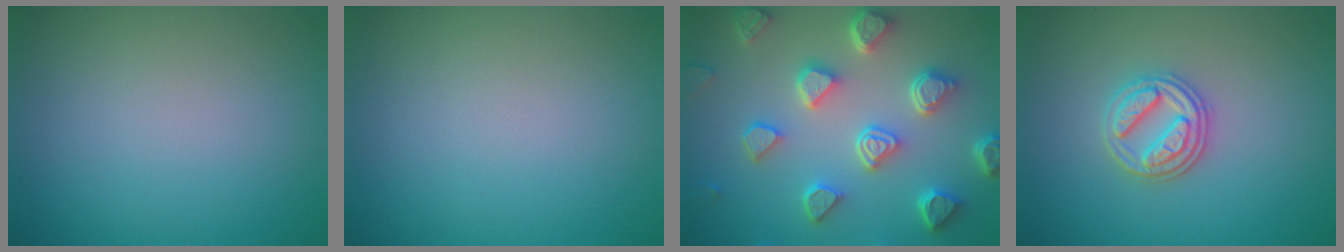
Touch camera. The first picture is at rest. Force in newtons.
{"total": 0.0}
{"total": 6.6, "press": 5.3, "slide": 4.0}
{"total": 3.4, "press": 3.0, "slide": 1.5}